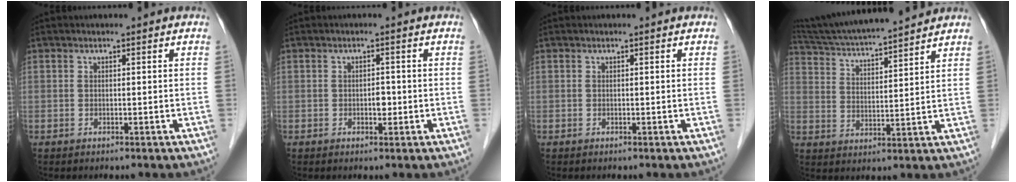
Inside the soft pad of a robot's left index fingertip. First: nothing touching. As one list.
[{"total": 1.5, "force": [-0.3, 0.9, 1.2], "torque": [-0.017, 0.002, -0.005]}, {"total": 0.0}, {"total": 16.5, "force": [15.0, 0.5, 6.7], "torque": [-0.127, 0.022, 0.246]}]